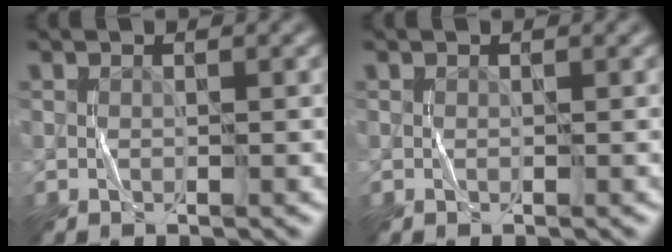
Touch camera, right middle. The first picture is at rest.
{"total": 0.0}